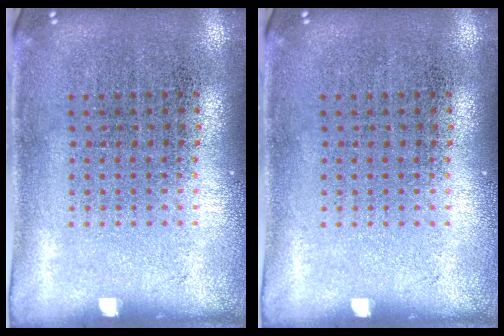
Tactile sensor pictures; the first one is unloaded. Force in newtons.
{"total": 0.0}